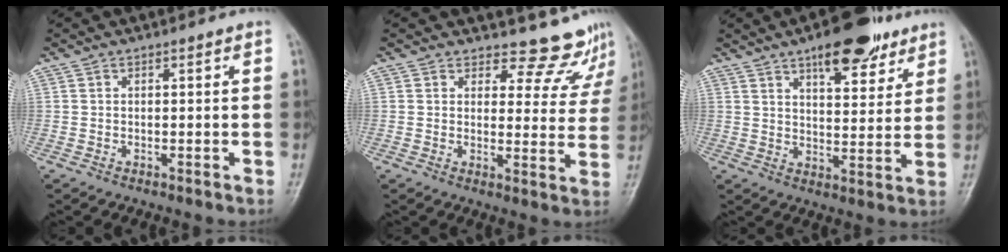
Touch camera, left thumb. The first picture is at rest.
{"total": 8.8, "force": [8.3, 2.8, -0.5], "torque": [0.046, -0.077, 0.083]}
{"total": 12.6, "force": [8.0, 5.1, 8.3], "torque": [-0.083, -0.036, 0.117]}